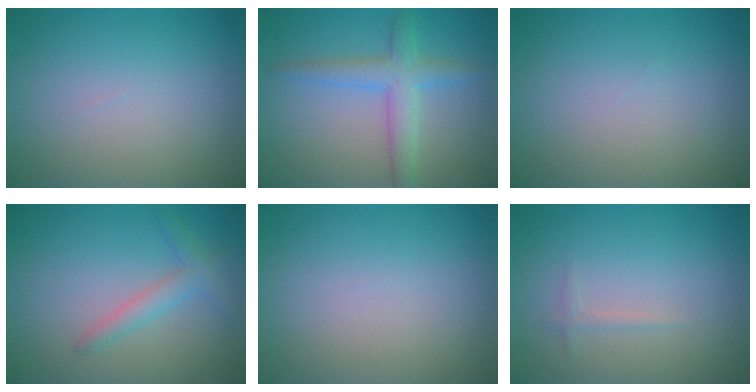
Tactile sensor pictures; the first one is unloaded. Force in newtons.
{"total": 3.7, "press": 3.7, "slide": 0.1}
{"total": 0.0}
{"total": 2.2, "press": 2.2, "slide": 0.1}
{"total": 0.0}
{"total": 0.7, "press": 0.7, "slide": 0.1}